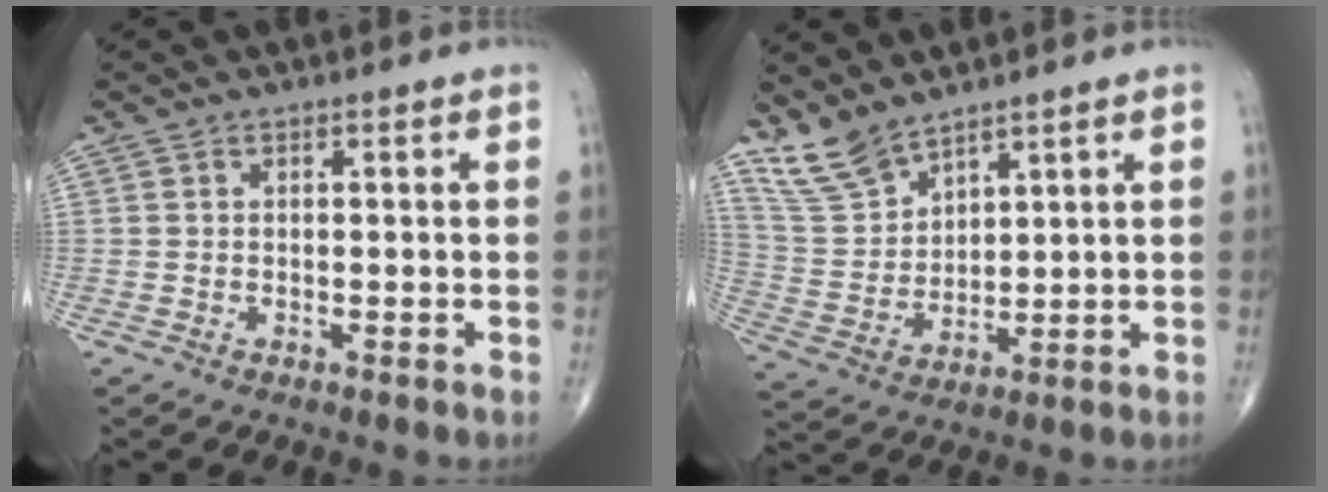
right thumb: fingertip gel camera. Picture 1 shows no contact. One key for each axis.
{"total": 8.6, "fx": 7.2, "fy": 3.4, "fz": 3.2, "tx": -0.061, "ty": -0.035, "tz": 0.163}